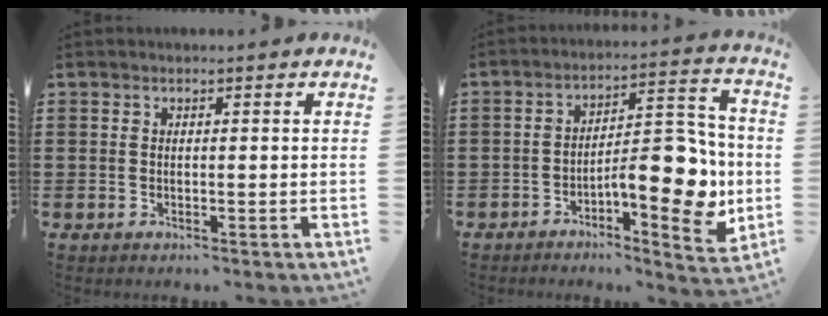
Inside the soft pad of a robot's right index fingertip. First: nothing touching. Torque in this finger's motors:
{"motor_torque": [1.41, -0.73, 0.37, 0.17]}